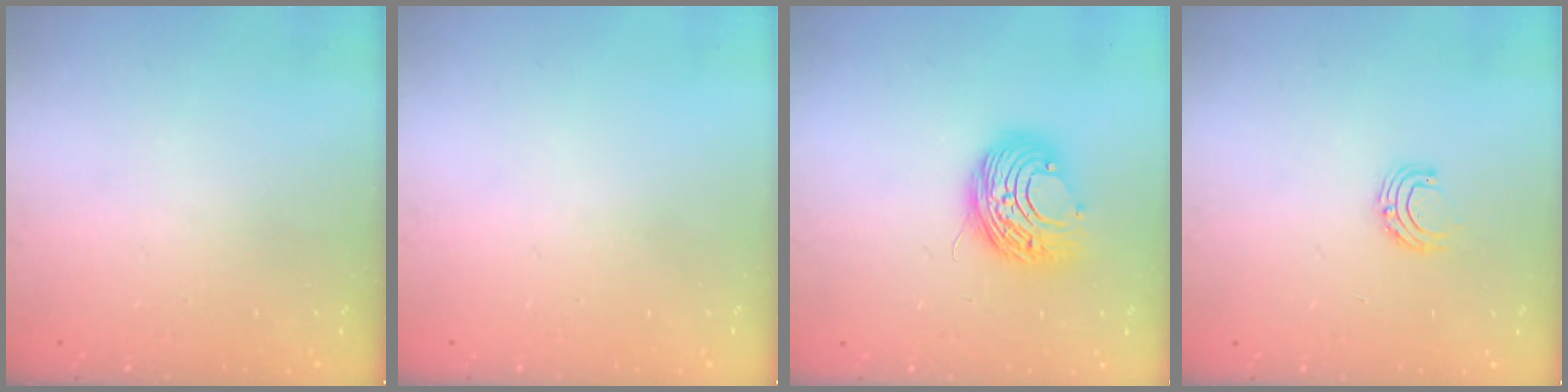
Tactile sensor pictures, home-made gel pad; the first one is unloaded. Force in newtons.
{"total": 0.0}
{"total": 10.0, "press": 10.0, "slide": 0.9}
{"total": 5.5, "press": 5.5, "slide": 0.6}